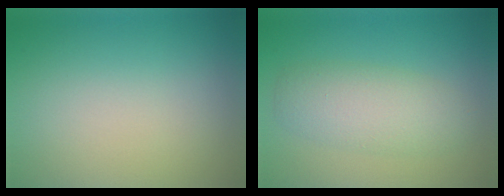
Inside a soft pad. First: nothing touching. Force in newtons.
{"total": 4.3, "press": 4.3, "slide": 0.2}